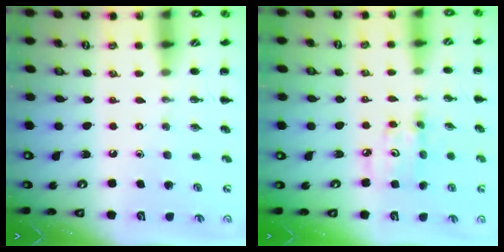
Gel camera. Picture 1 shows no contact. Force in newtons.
{"total": 5.1, "press": 5.1, "slide": 0.6}